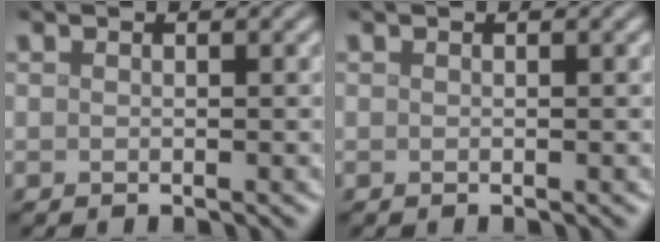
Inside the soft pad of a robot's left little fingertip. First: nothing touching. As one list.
[{"total": 0.0}]